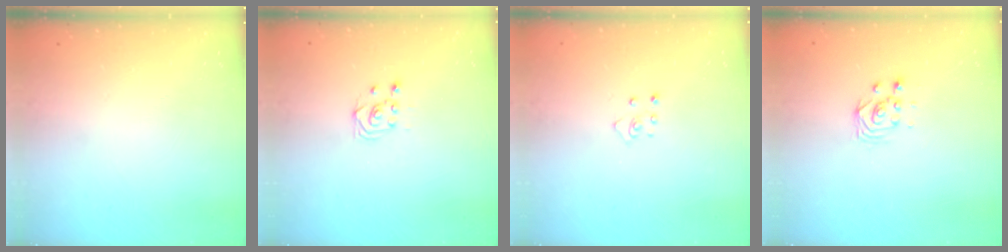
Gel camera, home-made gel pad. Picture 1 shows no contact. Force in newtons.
{"total": 3.2, "press": 2.9, "slide": 1.2}
{"total": 2.8, "press": 2.8, "slide": 0.3}
{"total": 3.0, "press": 2.9, "slide": 0.3}